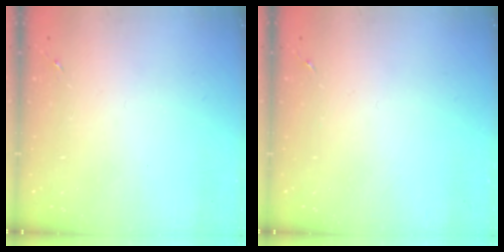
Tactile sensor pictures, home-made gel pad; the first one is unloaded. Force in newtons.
{"total": 0.0}